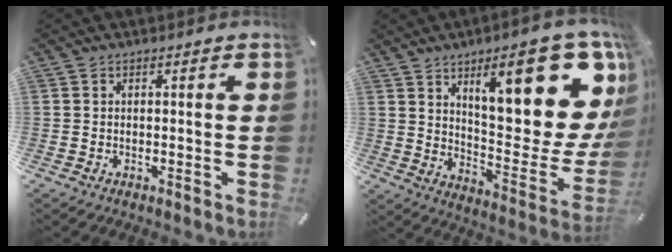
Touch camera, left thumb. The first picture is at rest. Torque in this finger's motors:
{"motor_torque": [2.45, 2.56, 1.51, -1.26, 0.56]}